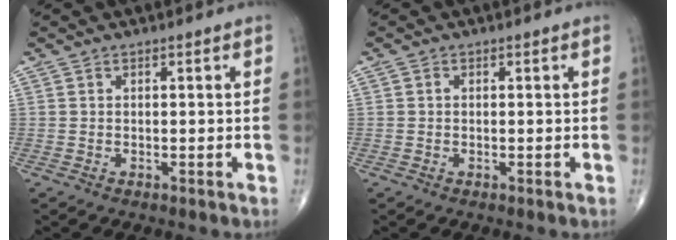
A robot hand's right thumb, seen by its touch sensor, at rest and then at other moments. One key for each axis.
{"total": 0.5, "fx": 0.0, "fy": 0.5, "fz": 0.2, "tx": -0.001, "ty": 0.001, "tz": -0.002}